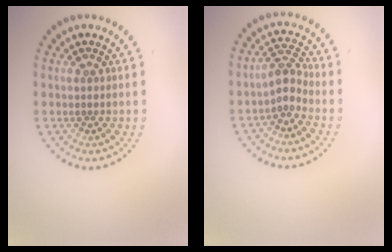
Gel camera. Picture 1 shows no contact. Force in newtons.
{"total": 2.2, "press": 1.5, "slide": 1.6}